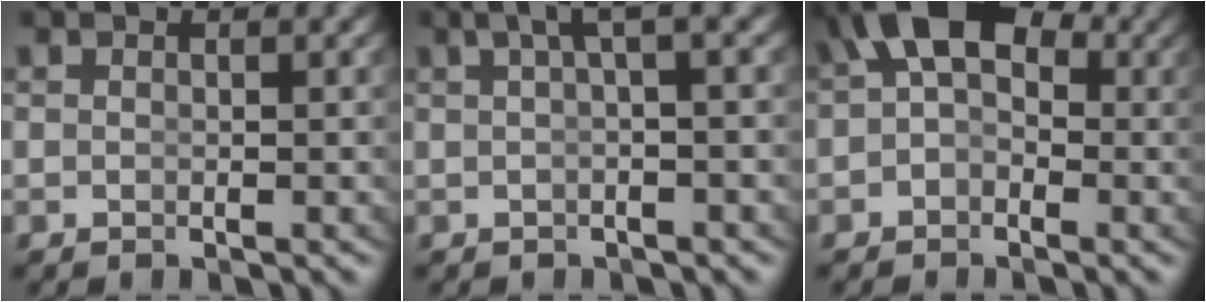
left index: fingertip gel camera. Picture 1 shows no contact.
{"total": 4.1, "force": [2.0, 0.3, 3.5], "torque": [-0.040, 0.025, 0.026]}
{"total": 6.2, "force": [2.0, 3.7, 4.6], "torque": [-0.076, -0.007, 0.027]}